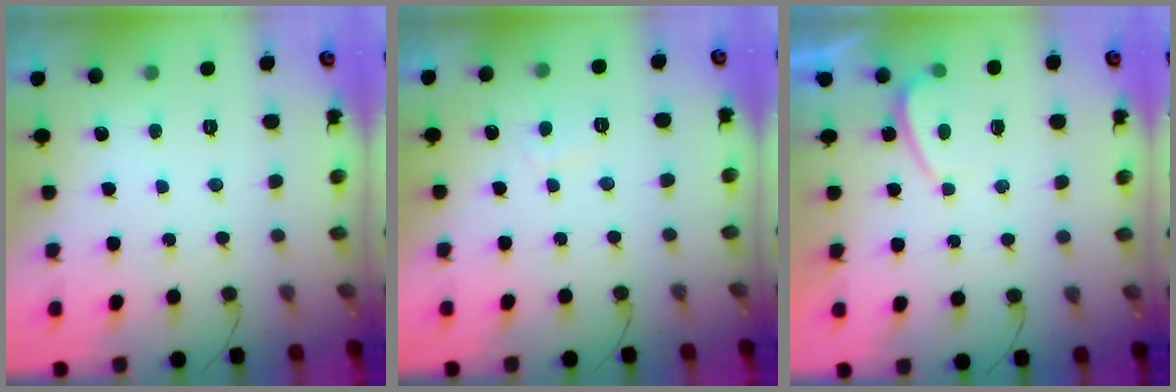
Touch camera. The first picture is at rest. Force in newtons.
{"total": 1.2, "press": 1.1, "slide": 0.5}
{"total": 0.0}